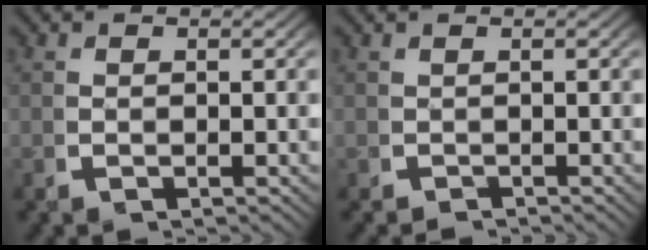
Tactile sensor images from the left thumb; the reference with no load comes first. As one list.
[{"total": 1.0, "force": [-0.8, 0.0, -0.5], "torque": [0.016, -0.003, -0.011]}]